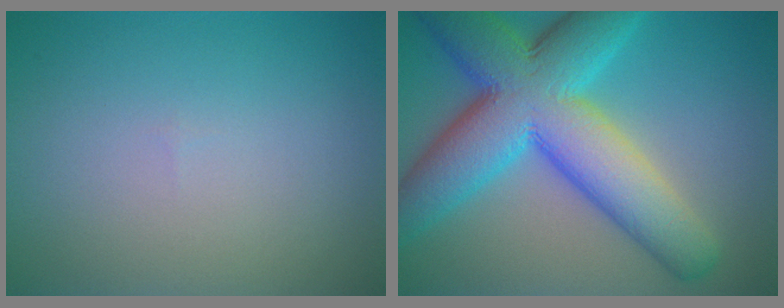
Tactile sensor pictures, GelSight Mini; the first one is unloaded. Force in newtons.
{"total": 12.9, "press": 12.9, "slide": 0.4}